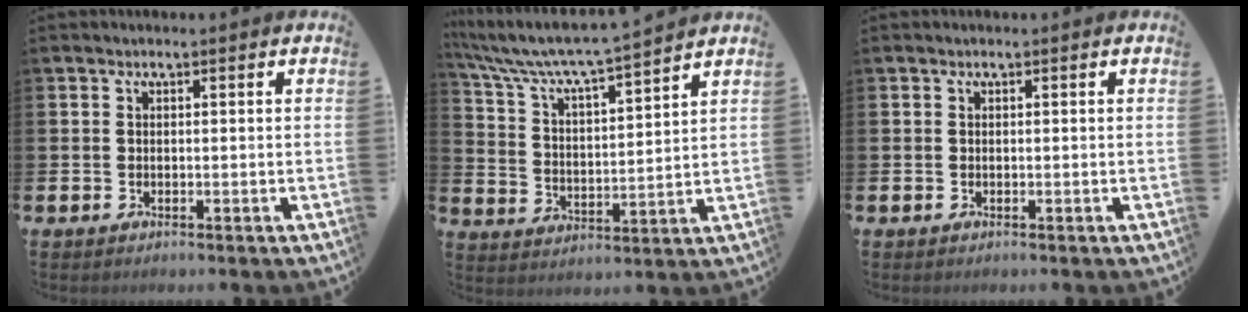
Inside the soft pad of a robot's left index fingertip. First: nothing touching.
{"total": 7.3, "force": [6.8, 0.2, 2.5], "torque": [-0.081, -0.053, 0.113]}
{"total": 0.0}